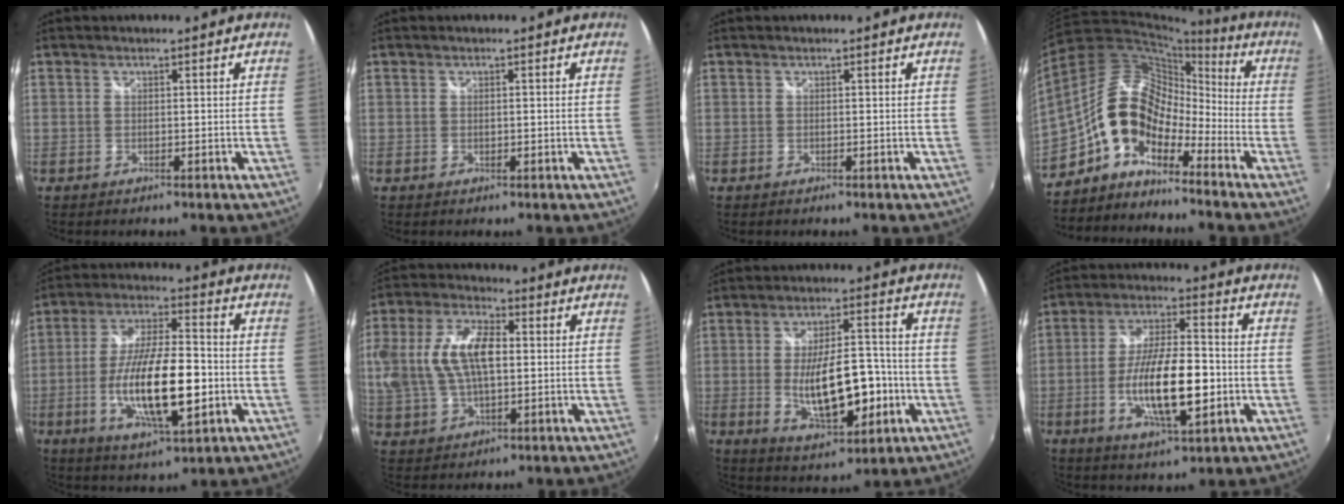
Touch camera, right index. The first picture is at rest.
{"total": 0.5, "force": [0.0, 0.4, 0.3], "torque": [-0.004, -0.002, 0.002]}
{"total": 0.0}
{"total": 12.6, "force": [-7.4, 7.0, 7.4], "torque": [-0.122, 0.024, -0.155]}
{"total": 17.4, "force": [-4.0, 5.1, 16.1], "torque": [-0.312, -0.014, -0.066]}
{"total": 15.3, "force": [1.4, 8.1, 12.9], "torque": [-0.266, 0.013, 0.029]}
{"total": 15.3, "force": [-3.2, 6.3, 13.5], "torque": [-0.237, -0.002, -0.028]}
{"total": 15.1, "force": [-3.5, 4.6, 13.9], "torque": [-0.262, -0.010, -0.055]}